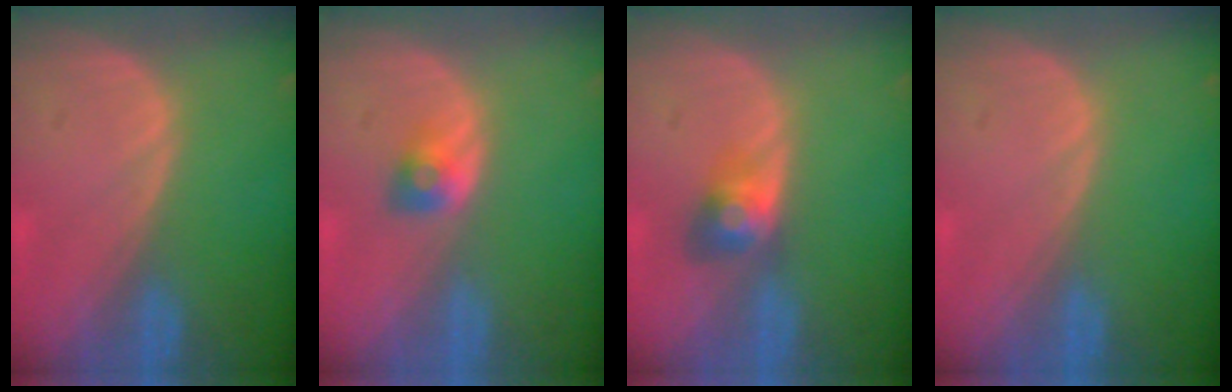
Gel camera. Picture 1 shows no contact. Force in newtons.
{"total": 2.5, "press": 2.3, "slide": 0.9}
{"total": 3.5, "press": 3.5, "slide": 0.3}
{"total": 0.0}